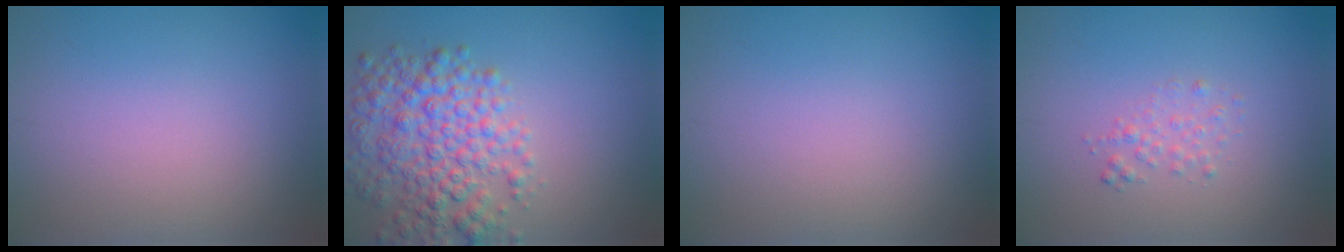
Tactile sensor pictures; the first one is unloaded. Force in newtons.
{"total": 6.4, "press": 6.4, "slide": 0.2}
{"total": 0.0}
{"total": 1.2, "press": 1.2, "slide": 0.0}